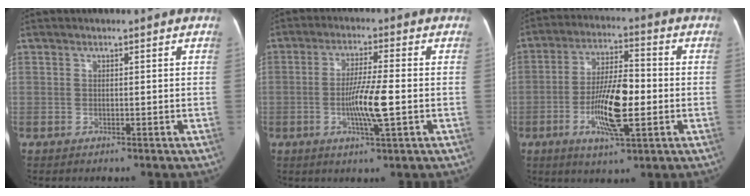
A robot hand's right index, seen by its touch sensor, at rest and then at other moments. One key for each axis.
{"total": 7.8, "fx": -1.5, "fy": 0.3, "fz": 7.6, "tx": -0.143, "ty": -0.005, "tz": -0.029}
{"total": 11.8, "fx": -2.5, "fy": 3.0, "fz": 11.1, "tx": -0.209, "ty": 0.006, "tz": -0.040}